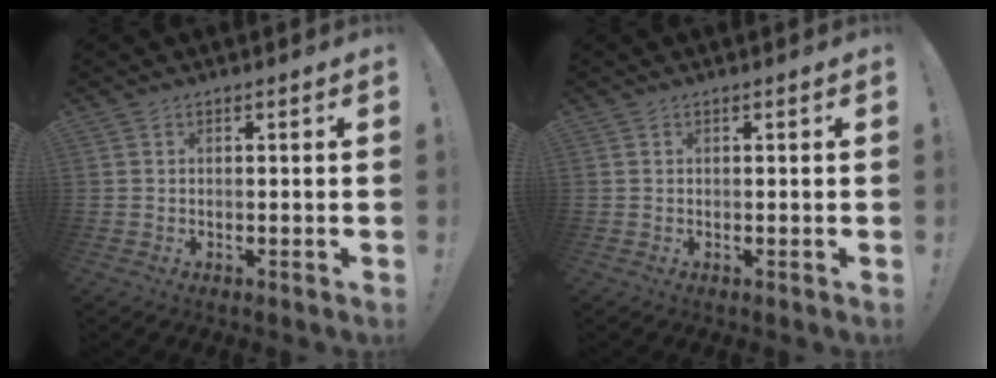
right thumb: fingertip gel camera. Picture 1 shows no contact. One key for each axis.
{"total": 0.0}